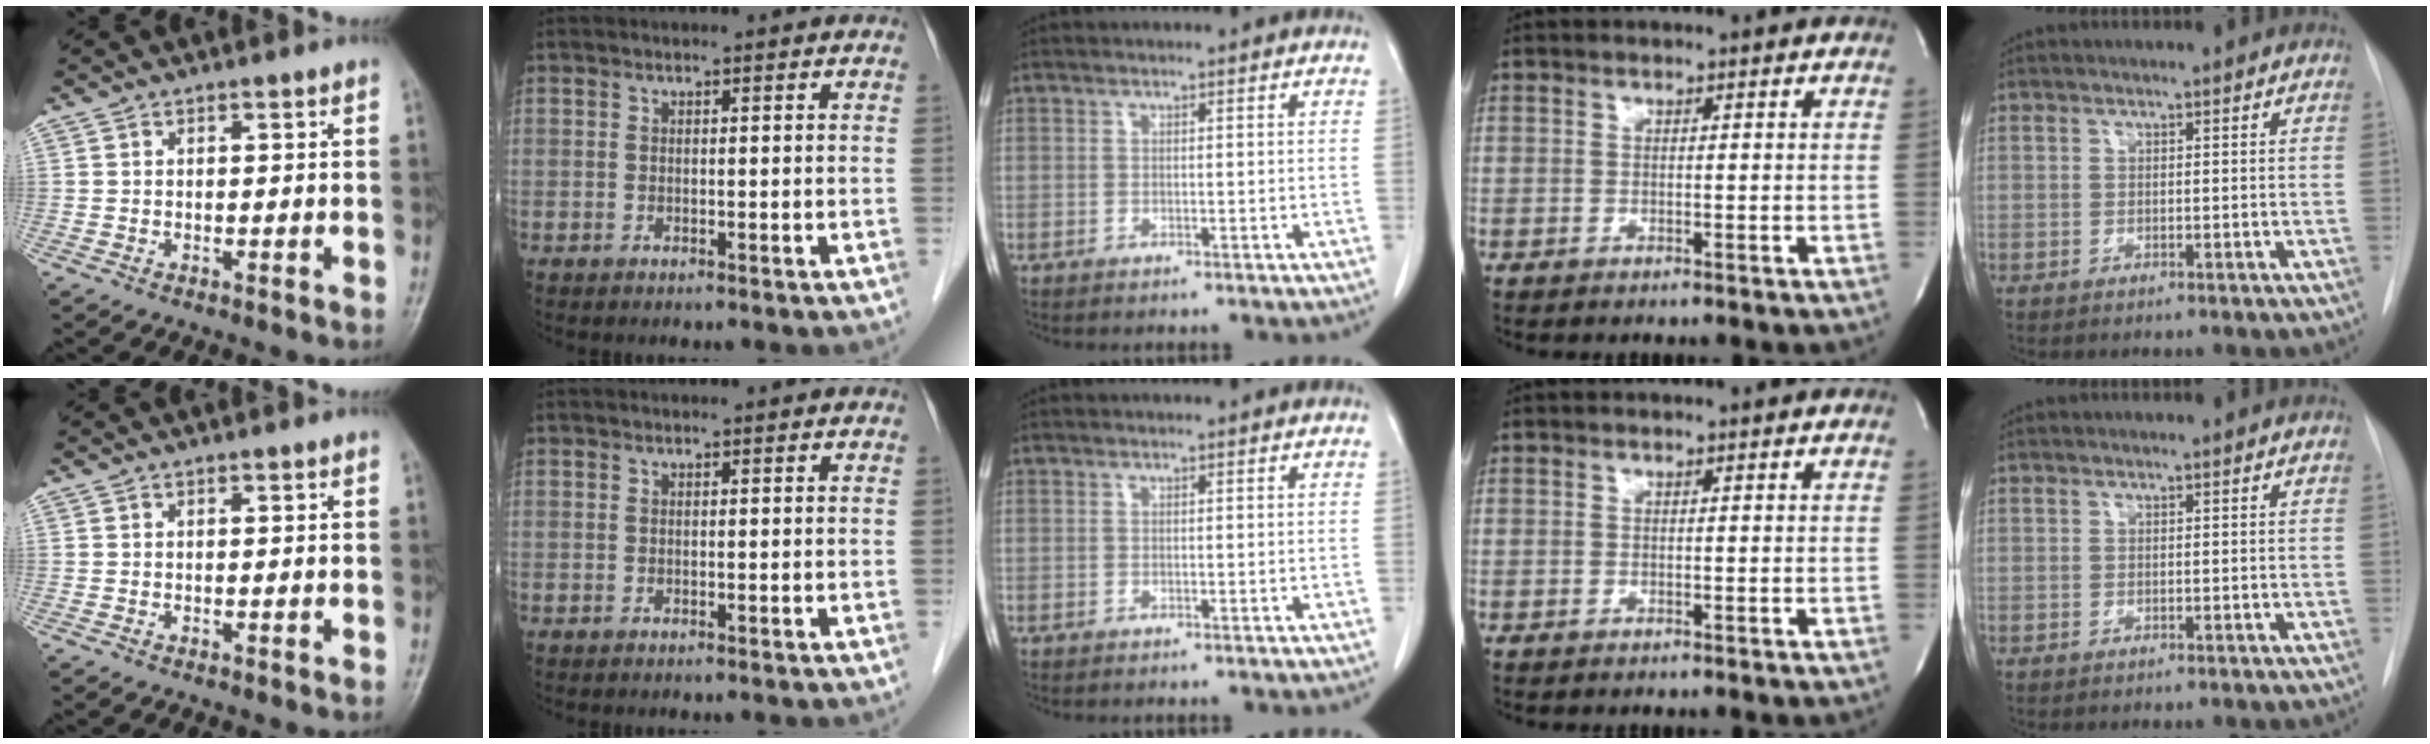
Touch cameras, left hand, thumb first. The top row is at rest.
{}